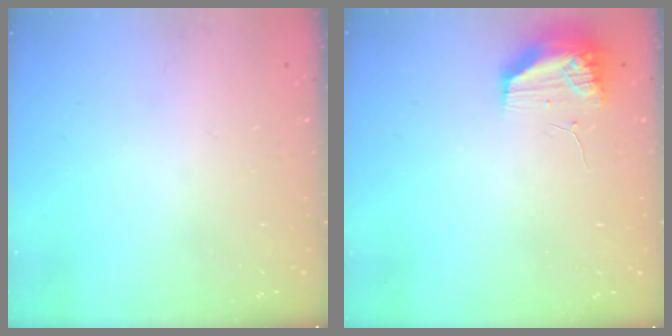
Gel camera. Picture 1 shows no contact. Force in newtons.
{"total": 12.0, "press": 10.5, "slide": 5.8}